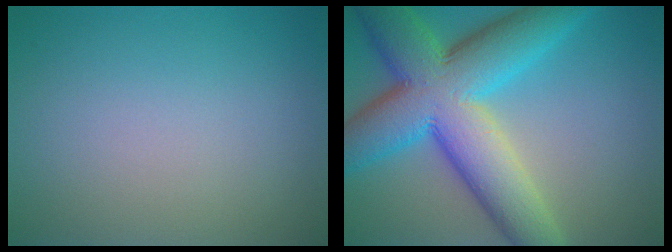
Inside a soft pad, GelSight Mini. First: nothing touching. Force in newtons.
{"total": 13.1, "press": 13.1, "slide": 0.4}